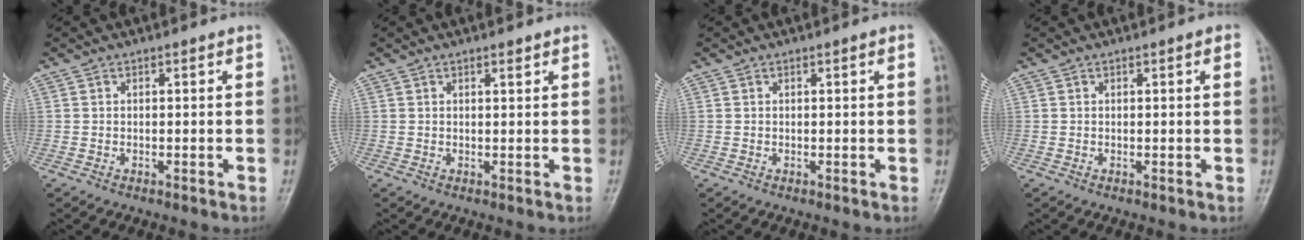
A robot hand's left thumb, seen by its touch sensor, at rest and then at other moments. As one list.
[{"total": 1.1, "force": [0.8, 0.2, 0.8], "torque": [-0.011, -0.005, 0.013]}, {"total": 0.8, "force": [0.3, 0.0, 0.8], "torque": [-0.014, 0.001, 0.004]}, {"total": 1.2, "force": [0.5, 0.2, 1.1], "torque": [-0.019, 0.002, 0.005]}]